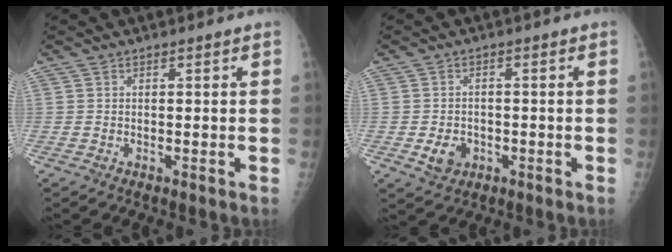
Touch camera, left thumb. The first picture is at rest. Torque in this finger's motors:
{"motor_torque": [-0.24, 0.24, 0.07, -0.04, 0.00]}